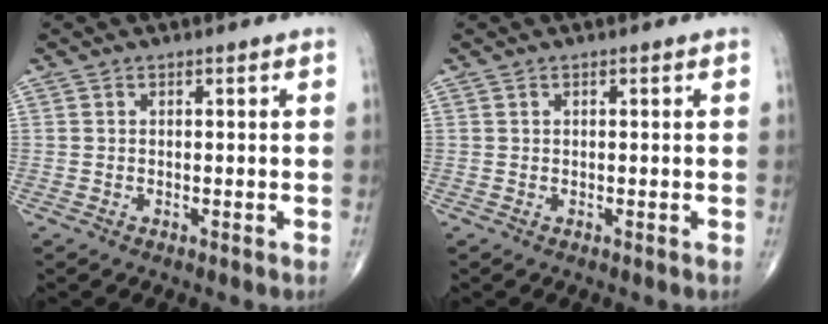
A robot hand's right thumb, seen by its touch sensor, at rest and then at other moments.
{"total": 0.0}